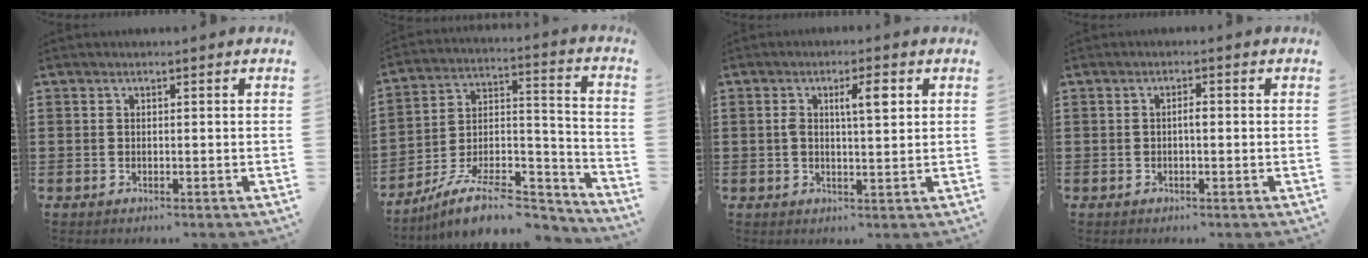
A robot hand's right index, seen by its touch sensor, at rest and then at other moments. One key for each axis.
{"total": 10.8, "fx": -8.6, "fy": 3.5, "fz": 5.5, "tx": -0.087, "ty": 0.032, "tz": -0.161}
{"total": 4.2, "fx": 1.1, "fy": 1.1, "fz": 3.9, "tx": -0.064, "ty": 0.002, "tz": 0.012}
{"total": 1.4, "fx": -0.2, "fy": 0.4, "fz": 1.4, "tx": -0.026, "ty": 0.001, "tz": -0.005}